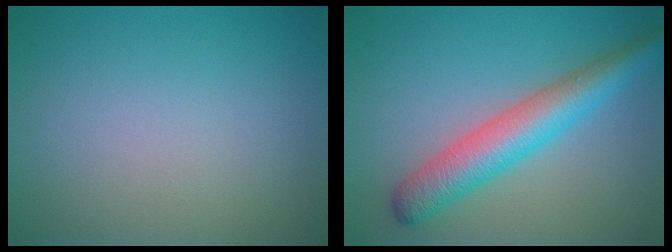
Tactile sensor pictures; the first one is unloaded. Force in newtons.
{"total": 5.5, "press": 5.5, "slide": 0.3}